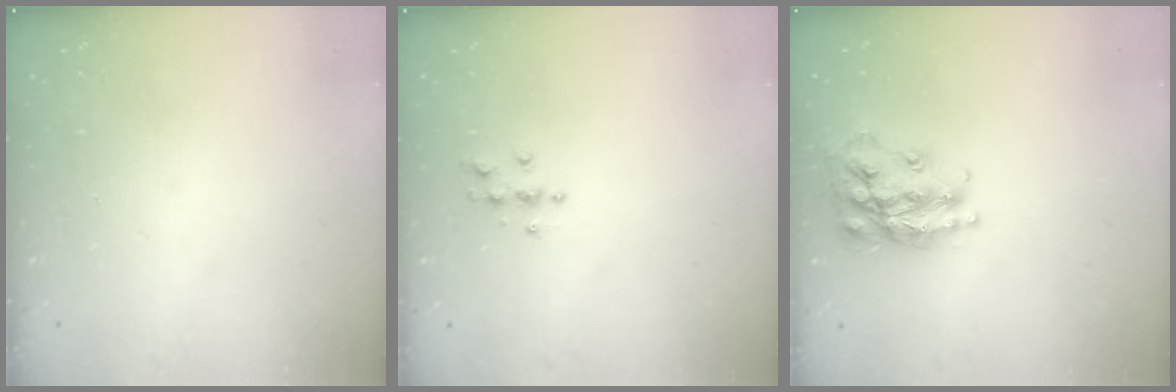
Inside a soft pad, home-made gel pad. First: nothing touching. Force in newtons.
{"total": 3.9, "press": 3.8, "slide": 0.4}
{"total": 18.4, "press": 18.4, "slide": 1.2}